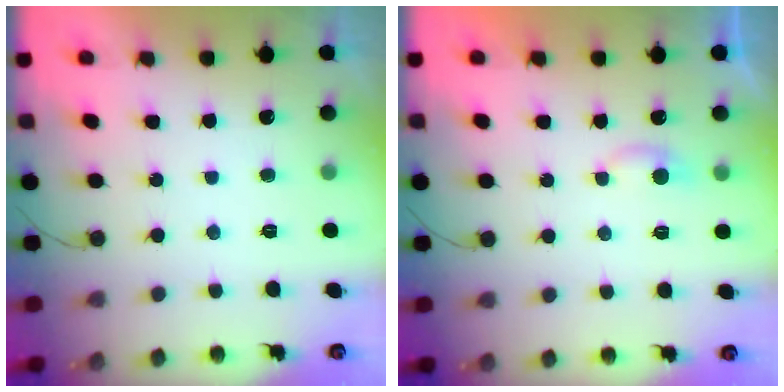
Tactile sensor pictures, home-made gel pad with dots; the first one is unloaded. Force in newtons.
{"total": 3.7, "press": 3.6, "slide": 0.5}